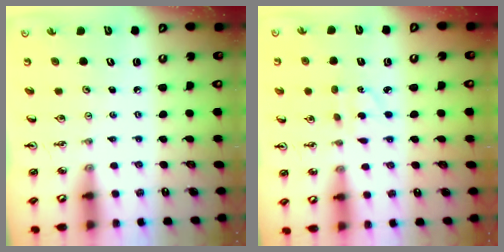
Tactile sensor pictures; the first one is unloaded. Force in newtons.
{"total": 3.7, "press": 3.6, "slide": 0.8}